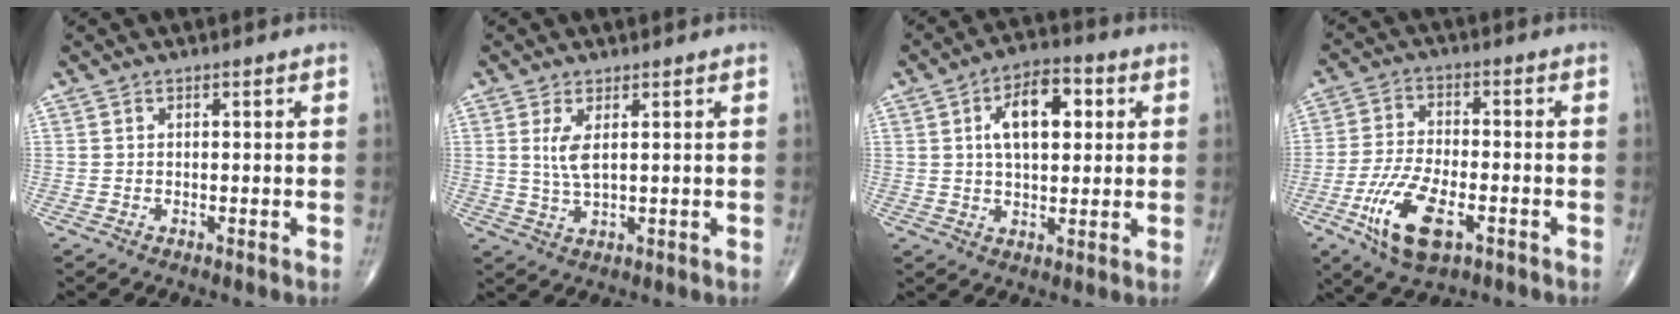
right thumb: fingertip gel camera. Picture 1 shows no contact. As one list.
[{"total": 5.2, "force": [1.4, 1.8, 4.7], "torque": [-0.102, -0.013, 0.037]}, {"total": 11.4, "force": [2.9, 6.0, 9.2], "torque": [-0.126, 0.008, 0.043]}, {"total": 12.2, "force": [-5.0, 5.3, 9.7], "torque": [-0.197, 0.009, -0.089]}]